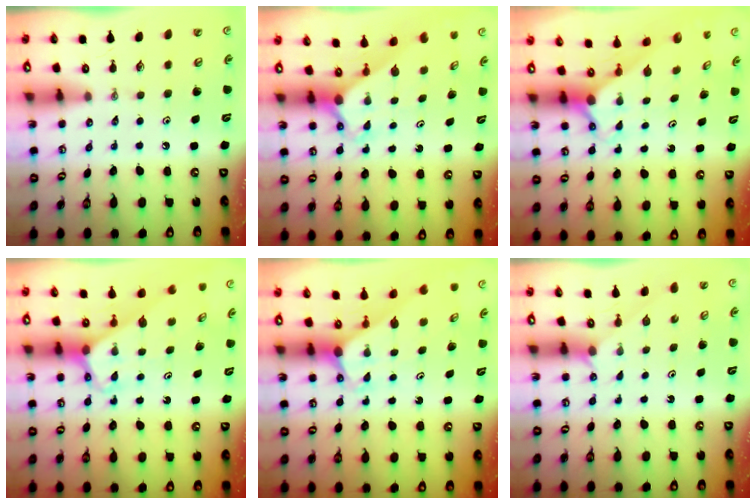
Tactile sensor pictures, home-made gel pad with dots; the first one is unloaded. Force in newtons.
{"total": 2.7, "press": 2.7, "slide": 0.2}
{"total": 2.3, "press": 2.3, "slide": 0.2}
{"total": 3.2, "press": 3.2, "slide": 0.2}
{"total": 3.0, "press": 3.0, "slide": 0.2}
{"total": 1.2, "press": 1.2, "slide": 0.1}